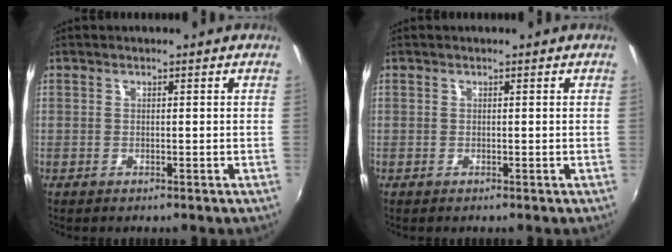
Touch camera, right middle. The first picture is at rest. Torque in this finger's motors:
{"motor_torque": [0.07, 0.10, 0.00, -0.01]}